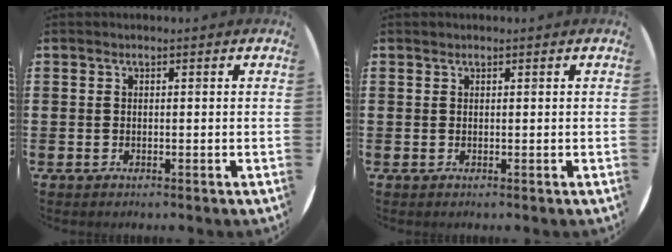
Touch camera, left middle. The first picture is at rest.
{"total": 0.0}